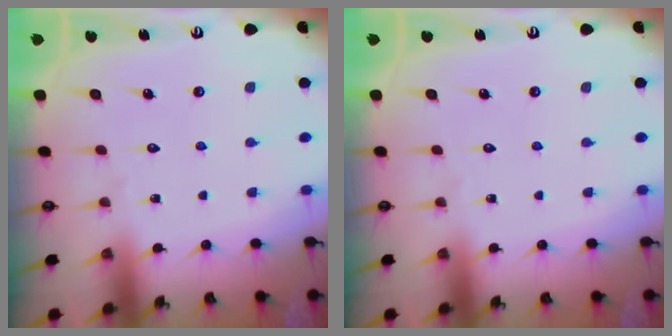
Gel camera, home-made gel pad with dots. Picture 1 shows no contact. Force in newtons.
{"total": 0.0}